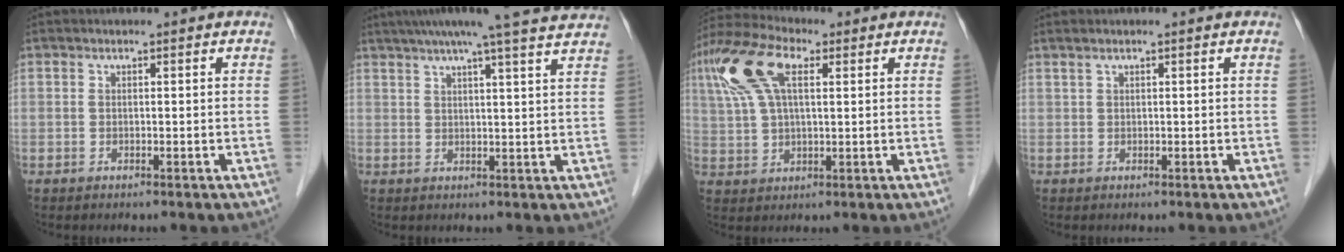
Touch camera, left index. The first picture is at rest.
{"total": 16.0, "force": [14.0, -0.7, 7.6], "torque": [-0.125, 0.008, 0.174]}
{"total": 10.3, "force": [3.9, 4.2, 8.6], "torque": [-0.199, 0.028, 0.077]}
{"total": 0.8, "force": [0.6, 0.3, 0.3], "torque": [-0.011, 0.011, 0.016]}